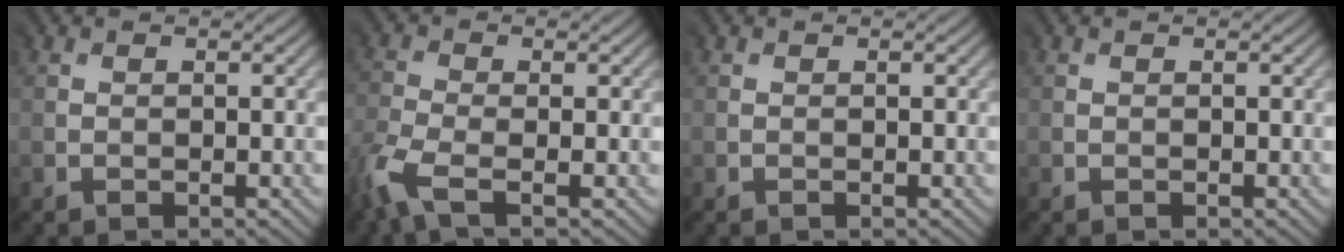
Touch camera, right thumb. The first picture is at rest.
{"total": 5.7, "force": [-3.3, 2.1, 4.1], "torque": [-0.108, -0.013, -0.075]}
{"total": 0.0}
{"total": 0.0}